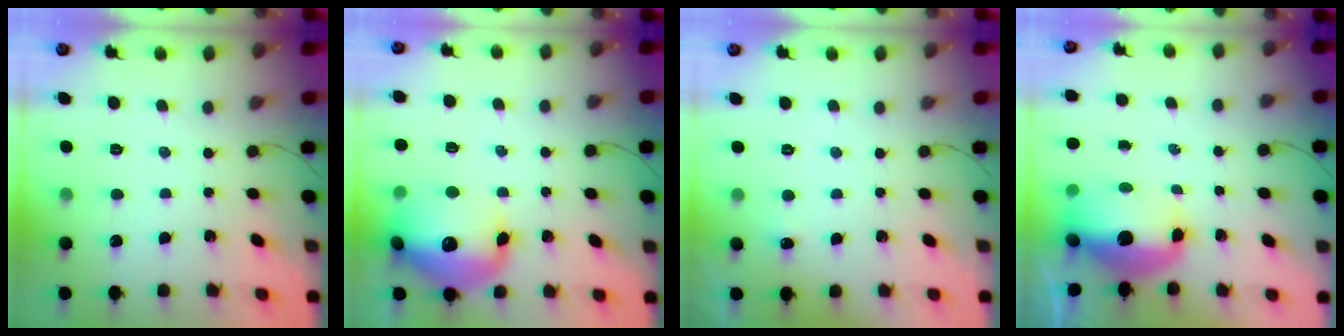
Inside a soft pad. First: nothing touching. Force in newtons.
{"total": 17.2, "press": 17.1, "slide": 2.5}
{"total": 2.4, "press": 2.2, "slide": 1.1}
{"total": 12.0, "press": 11.4, "slide": 3.7}